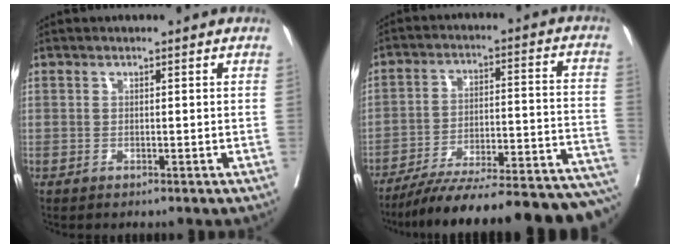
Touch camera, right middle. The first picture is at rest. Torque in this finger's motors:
{"motor_torque": [1.01, -1.12, 0.57, 0.14]}